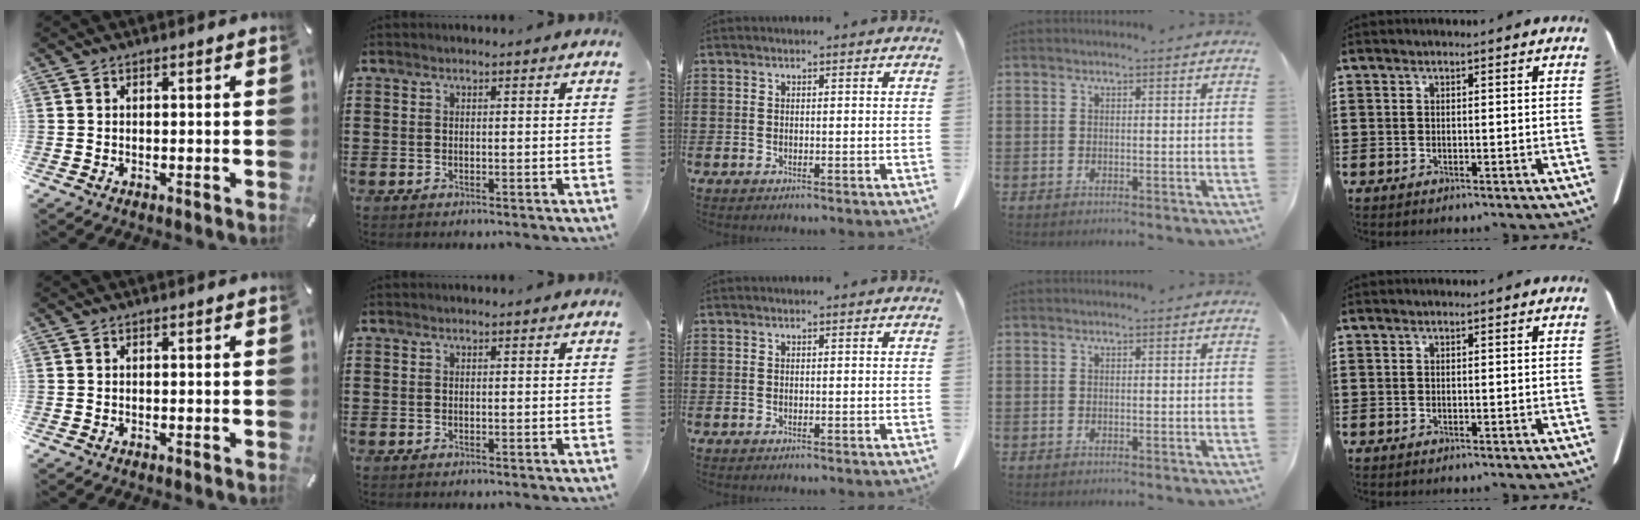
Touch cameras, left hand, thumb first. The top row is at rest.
{}